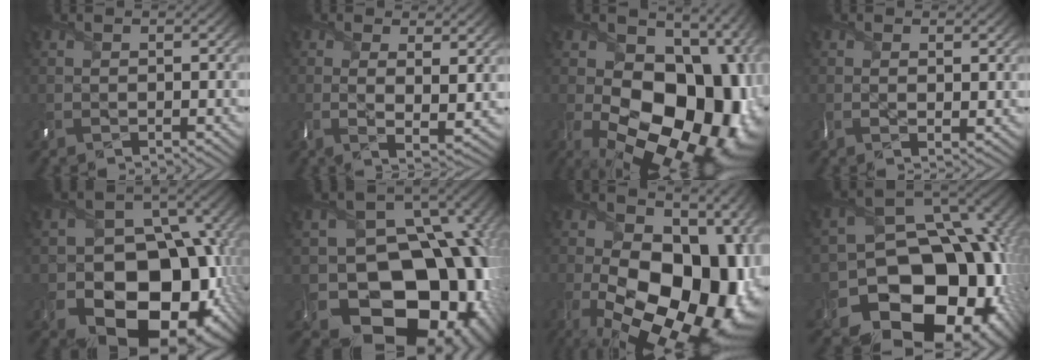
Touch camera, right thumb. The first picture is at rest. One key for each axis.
{"total": 5.1, "fx": 1.2, "fy": 1.7, "fz": 4.7, "tx": -0.086, "ty": -0.015, "tz": 0.024}
{"total": 22.4, "fx": -2.4, "fy": 15.4, "fz": 16.0, "tx": -0.232, "ty": -0.045, "tz": -0.020}
{"total": 2.1, "fx": 0.6, "fy": 0.9, "fz": 1.8, "tx": -0.035, "ty": -0.006, "tz": 0.012}
{"total": 19.0, "fx": -5.7, "fy": 13.9, "fz": 11.5, "tx": -0.158, "ty": -0.036, "tz": -0.091}
{"total": 20.5, "fx": -5.6, "fy": 16.1, "fz": 11.4, "tx": -0.143, "ty": -0.039, "tz": -0.090}
{"total": 21.7, "fx": -3.9, "fy": 13.7, "fz": 16.4, "tx": -0.255, "ty": -0.061, "tz": -0.017}
{"total": 21.2, "fx": -8.0, "fy": 15.6, "fz": 11.9, "tx": -0.178, "ty": -0.042, "tz": -0.110}